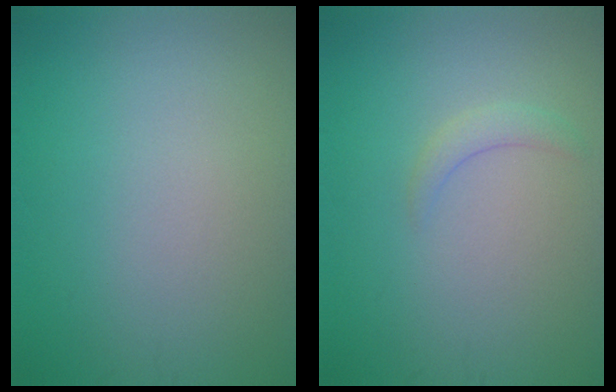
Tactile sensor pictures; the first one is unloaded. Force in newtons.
{"total": 1.2, "press": 1.2, "slide": 0.2}